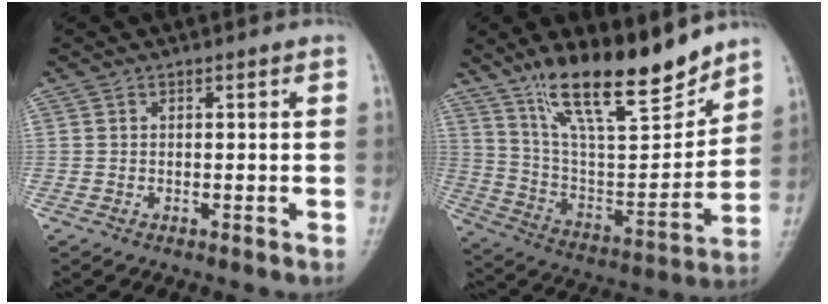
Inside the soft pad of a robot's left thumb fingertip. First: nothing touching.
{"total": 20.7, "force": [15.1, 5.8, 12.9], "torque": [-0.181, -0.078, 0.268]}